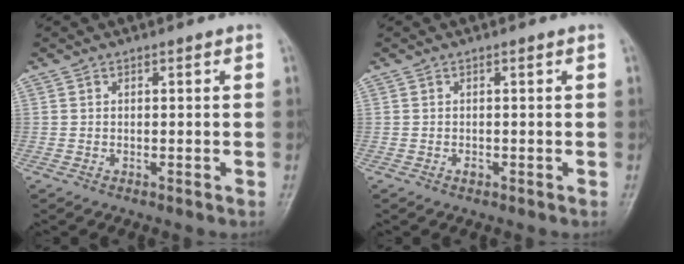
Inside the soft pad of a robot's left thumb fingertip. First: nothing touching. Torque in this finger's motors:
{"motor_torque": [-0.17, 0.12, 0.36, 0.28, 0.00]}